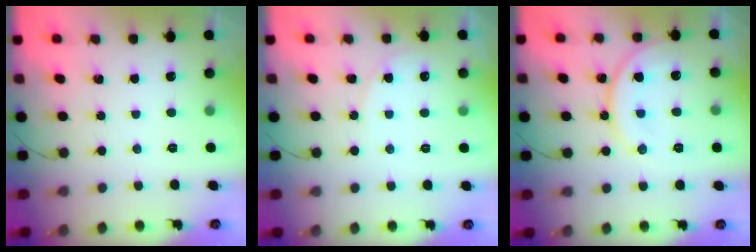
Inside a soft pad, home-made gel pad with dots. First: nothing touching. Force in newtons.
{"total": 5.2, "press": 5.2, "slide": 0.5}
{"total": 12.5, "press": 12.5, "slide": 1.2}